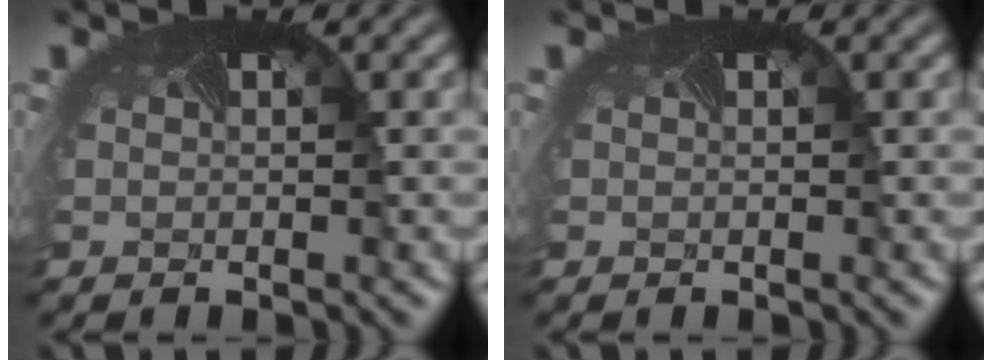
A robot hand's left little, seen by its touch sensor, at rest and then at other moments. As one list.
[{"total": 0.0}]